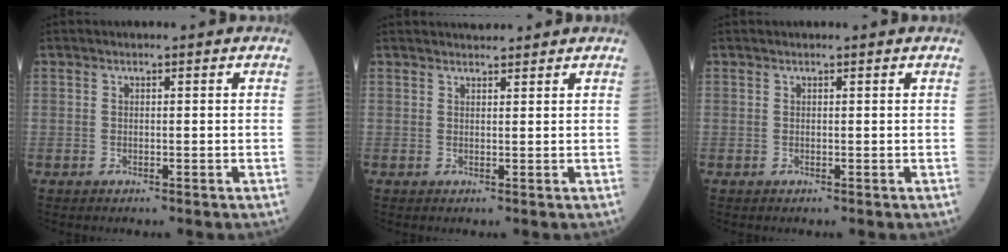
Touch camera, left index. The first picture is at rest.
{"total": 2.6, "force": [2.5, 0.3, 0.4], "torque": [-0.009, 0.019, 0.040]}
{"total": 0.7, "force": [0.6, -0.1, 0.2], "torque": [-0.006, 0.002, 0.009]}